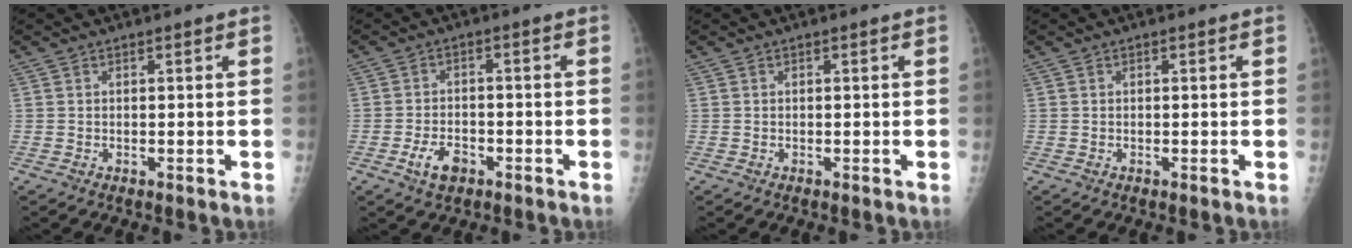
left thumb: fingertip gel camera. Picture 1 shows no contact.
{"total": 5.1, "force": [-2.7, 3.0, 3.2], "torque": [-0.053, 0.018, -0.046]}
{"total": 0.0}
{"total": 0.0}